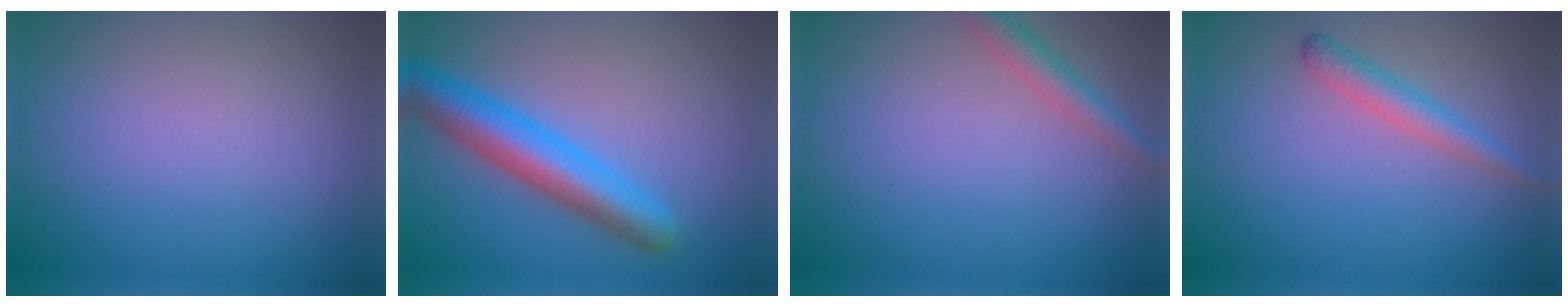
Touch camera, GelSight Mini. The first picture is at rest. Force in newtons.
{"total": 5.7, "press": 5.7, "slide": 0.2}
{"total": 2.4, "press": 2.4, "slide": 0.1}
{"total": 2.3, "press": 2.3, "slide": 0.0}